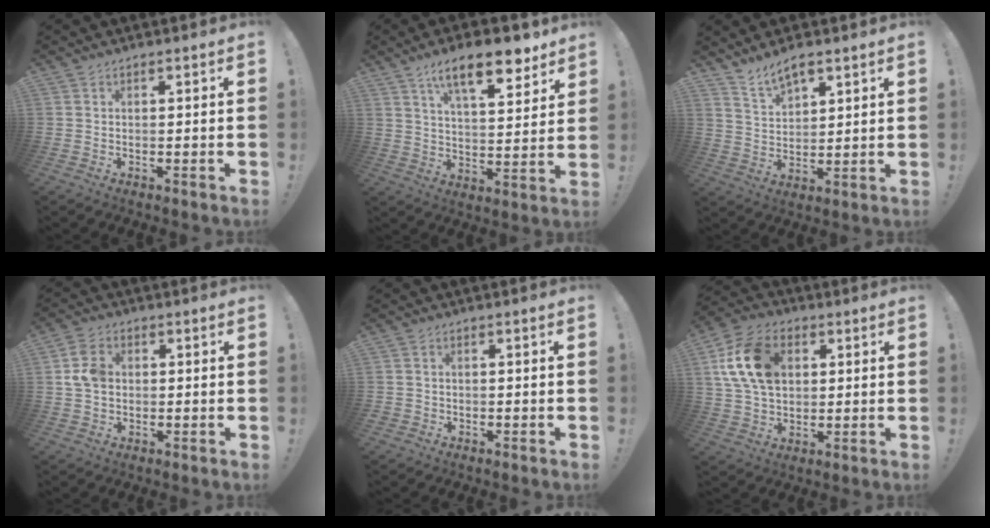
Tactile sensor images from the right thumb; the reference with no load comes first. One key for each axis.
{"total": 15.1, "fx": 9.4, "fy": 4.9, "fz": 10.7, "tx": -0.166, "ty": -0.046, "tz": 0.155}
{"total": 6.8, "fx": 5.4, "fy": 3.0, "fz": 2.8, "tx": -0.047, "ty": -0.031, "tz": 0.101}
{"total": 7.5, "fx": 0.7, "fy": 5.7, "fz": 4.7, "tx": -0.087, "ty": 0.010, "tz": 0.015}
{"total": 1.4, "fx": -0.5, "fy": 1.3, "fz": 0.3, "tx": -0.004, "ty": 0.002, "tz": -0.010}
{"total": 16.7, "fx": 4.3, "fy": 11.9, "fz": 11.0, "tx": -0.186, "ty": -0.003, "tz": 0.085}